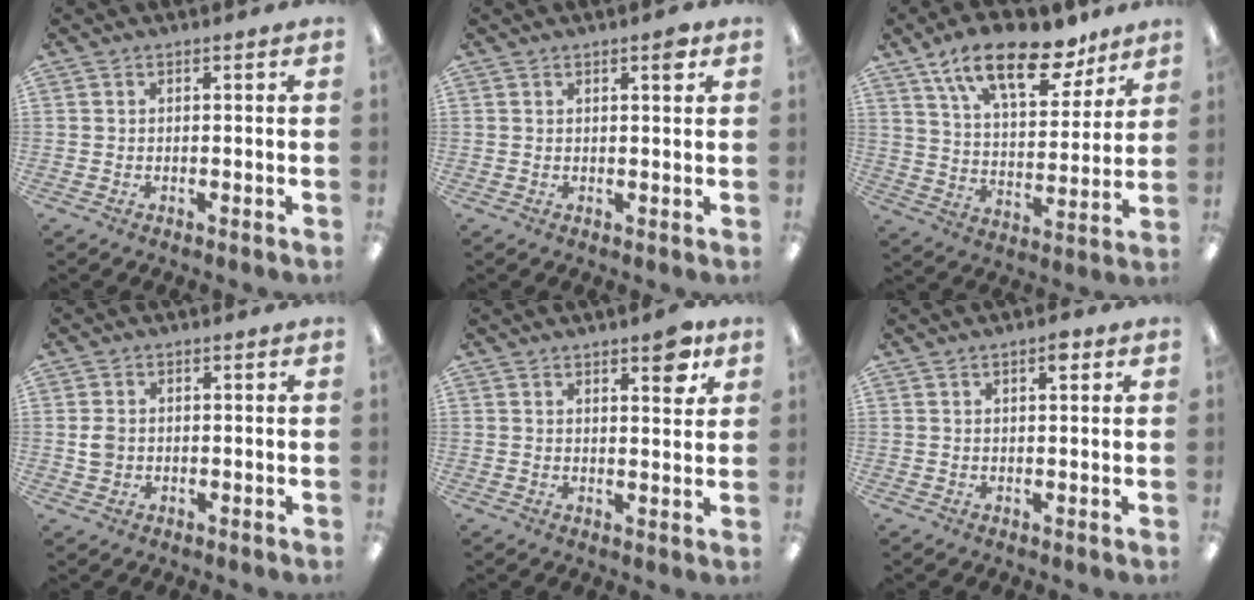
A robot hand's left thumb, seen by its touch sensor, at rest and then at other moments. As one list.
[{"total": 2.5, "force": [1.6, 0.5, 1.9], "torque": [-0.024, -0.004, 0.024]}, {"total": 19.0, "force": [12.7, 8.2, 11.5], "torque": [-0.187, -0.064, 0.216]}, {"total": 2.8, "force": [0.0, 2.3, 1.5], "torque": [-0.021, 0.002, -0.001]}, {"total": 5.8, "force": [3.7, 2.0, 4.0], "torque": [-0.041, -0.020, 0.055]}, {"total": 2.7, "force": [1.6, 0.9, 2.1], "torque": [-0.029, -0.002, 0.023]}]